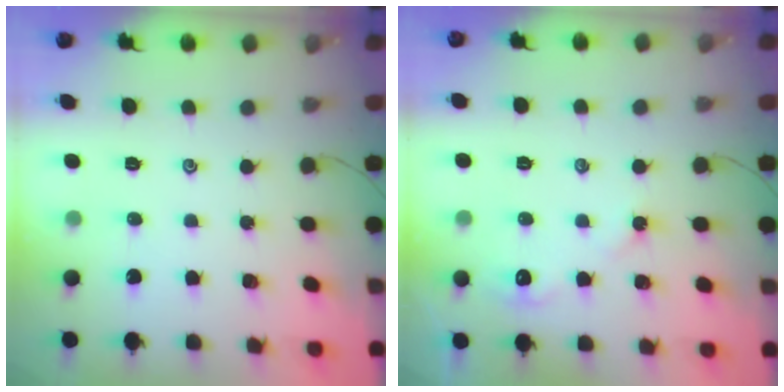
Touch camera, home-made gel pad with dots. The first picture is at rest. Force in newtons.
{"total": 3.9, "press": 3.9, "slide": 0.4}